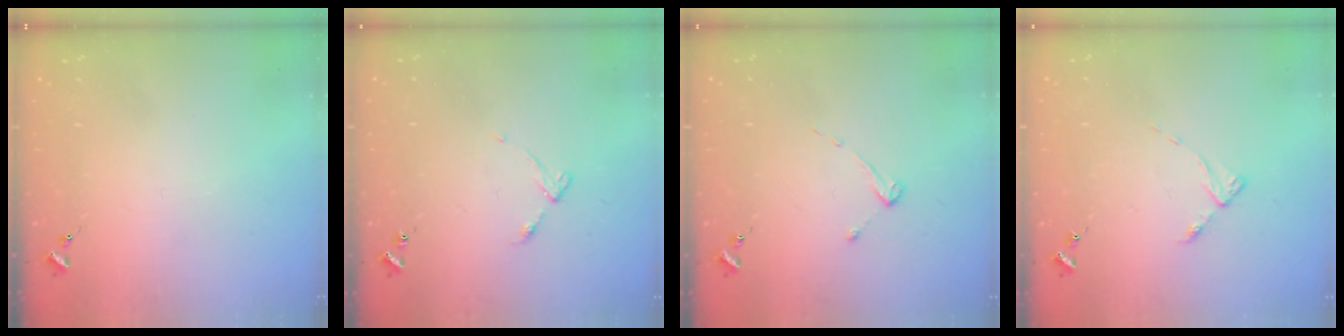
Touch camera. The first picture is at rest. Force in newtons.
{"total": 4.9, "press": 4.9, "slide": 0.6}
{"total": 2.7, "press": 2.7, "slide": 0.3}
{"total": 3.5, "press": 3.5, "slide": 0.6}